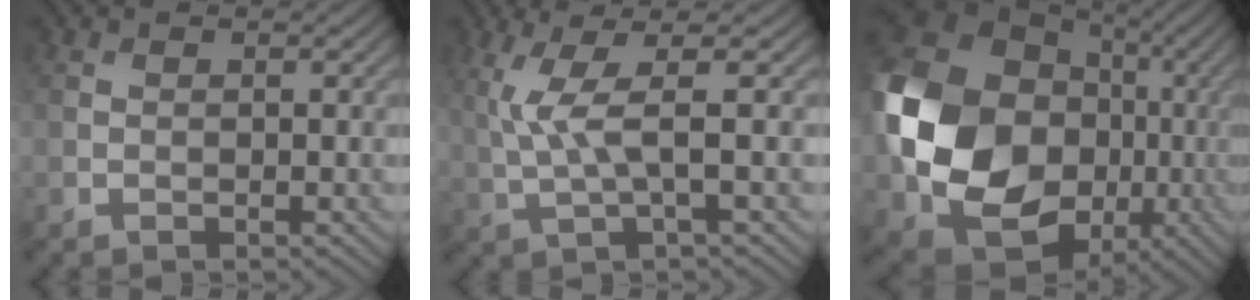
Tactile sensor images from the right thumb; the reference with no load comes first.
{"total": 5.5, "force": [1.1, 0.7, 5.3], "torque": [-0.132, 0.009, 0.026]}
{"total": 19.6, "force": [-1.5, 16.0, 11.3], "torque": [-0.274, -0.024, -0.026]}